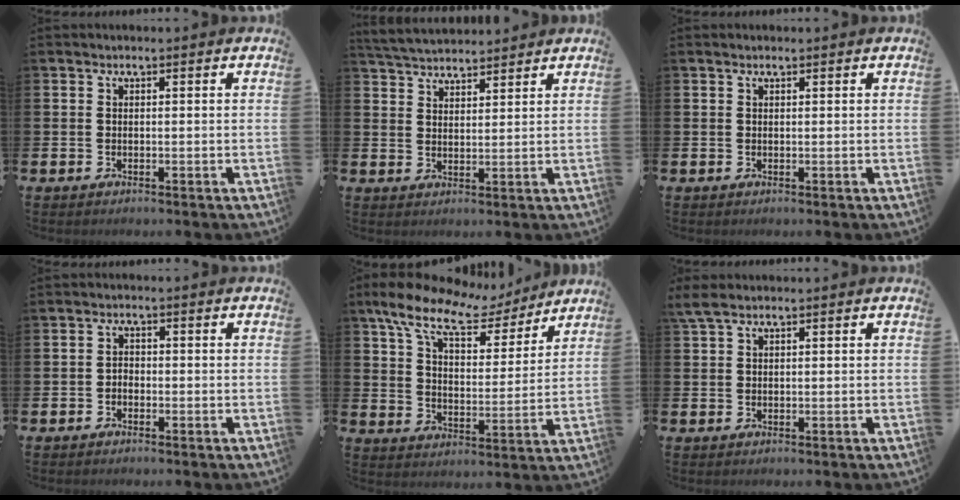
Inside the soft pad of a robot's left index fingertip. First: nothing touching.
{"total": 4.2, "force": [4.2, 0.7, 0.3], "torque": [-0.025, -0.018, 0.077]}
{"total": 0.5, "force": [0.4, 0.1, 0.3], "torque": [-0.004, 0.002, 0.007]}
{"total": 1.4, "force": [-0.9, 1.0, 0.4], "torque": [-0.008, 0.003, -0.021]}
{"total": 11.4, "force": [9.4, 4.0, 5.0], "torque": [-0.120, -0.052, 0.161]}
{"total": 2.2, "force": [1.5, 0.9, 1.4], "torque": [-0.031, 0.007, 0.026]}